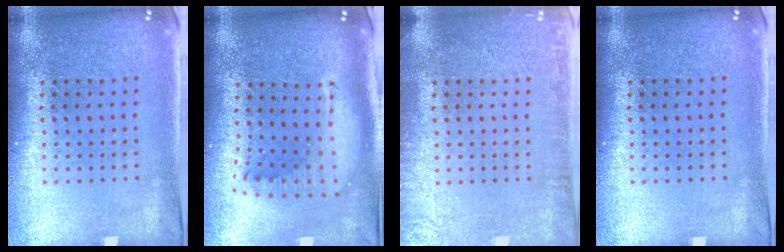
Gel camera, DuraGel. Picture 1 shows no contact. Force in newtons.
{"total": 1.8, "press": 1.4, "slide": 1.0}
{"total": 2.6, "press": 2.5, "slide": 0.5}
{"total": 0.0}